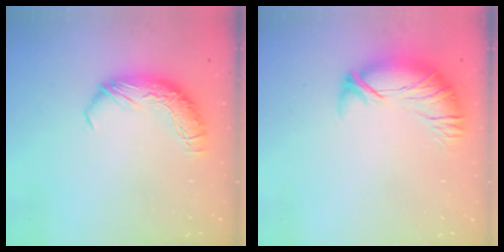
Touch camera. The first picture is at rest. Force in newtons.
{"total": 3.5, "press": 2.5, "slide": 2.4}